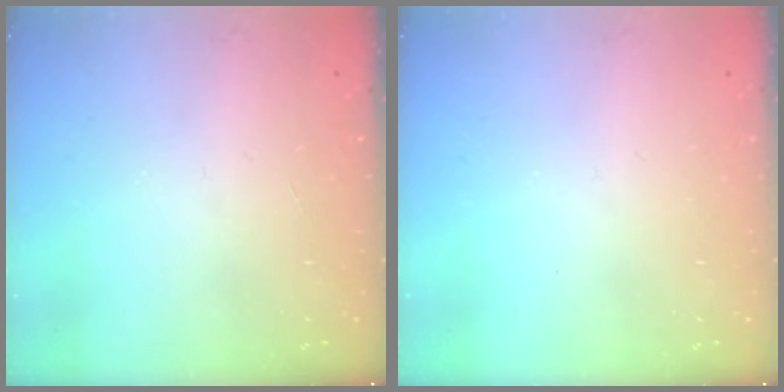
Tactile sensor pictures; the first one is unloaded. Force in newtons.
{"total": 0.0}